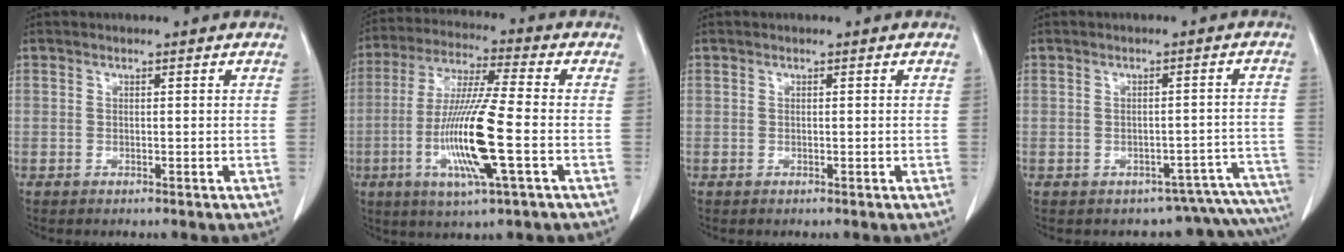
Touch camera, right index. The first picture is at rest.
{"total": 14.2, "force": [-3.4, 0.3, 13.8], "torque": [-0.279, -0.016, -0.069]}
{"total": 0.0}
{"total": 10.0, "force": [-9.3, 3.6, 1.4], "torque": [0.016, 0.044, -0.097]}